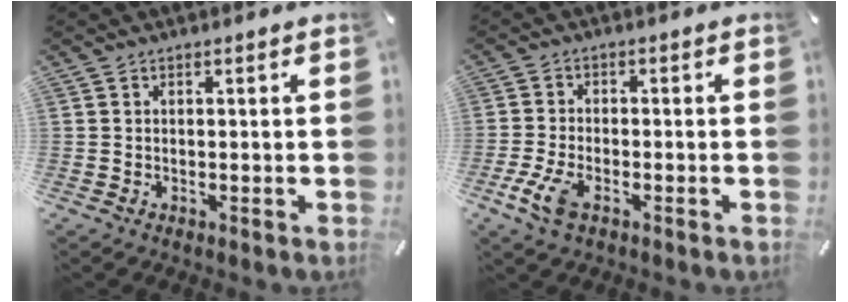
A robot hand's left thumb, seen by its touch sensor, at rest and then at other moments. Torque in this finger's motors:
{"motor_torque": [0.13, 0.14, 0.25, 0.23, 0.06]}